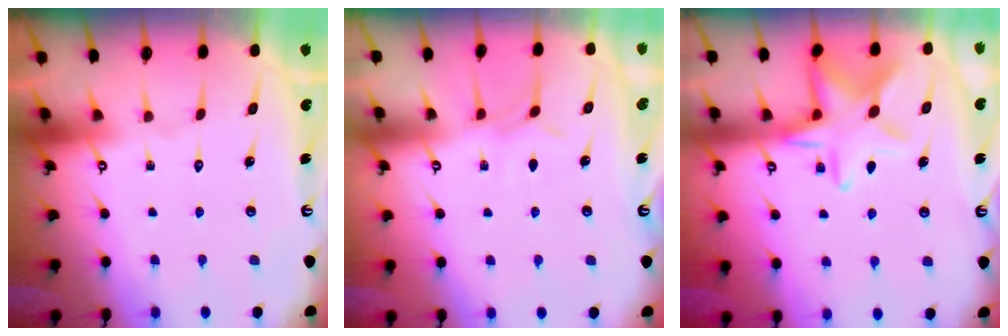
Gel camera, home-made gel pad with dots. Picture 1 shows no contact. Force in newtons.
{"total": 3.5, "press": 3.5, "slide": 0.7}
{"total": 13.0, "press": 13.0, "slide": 0.9}